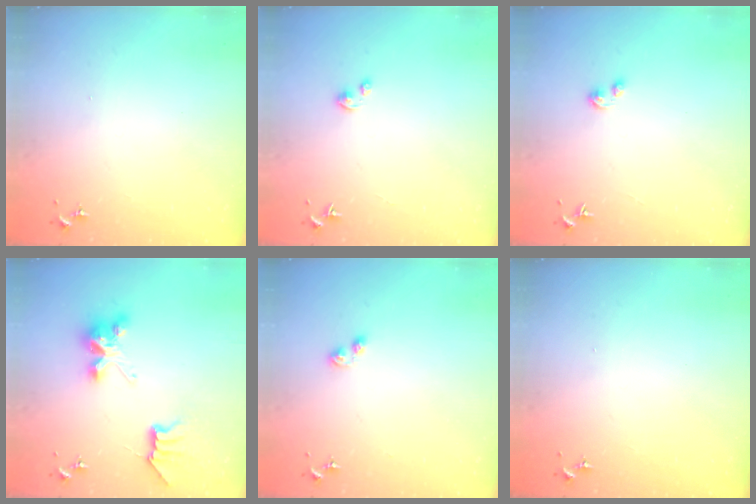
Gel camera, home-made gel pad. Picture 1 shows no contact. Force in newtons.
{"total": 2.5, "press": 2.5, "slide": 0.2}
{"total": 2.8, "press": 2.7, "slide": 0.4}
{"total": 7.7, "press": 7.7, "slide": 0.2}
{"total": 3.1, "press": 3.1, "slide": 0.6}
{"total": 0.0}